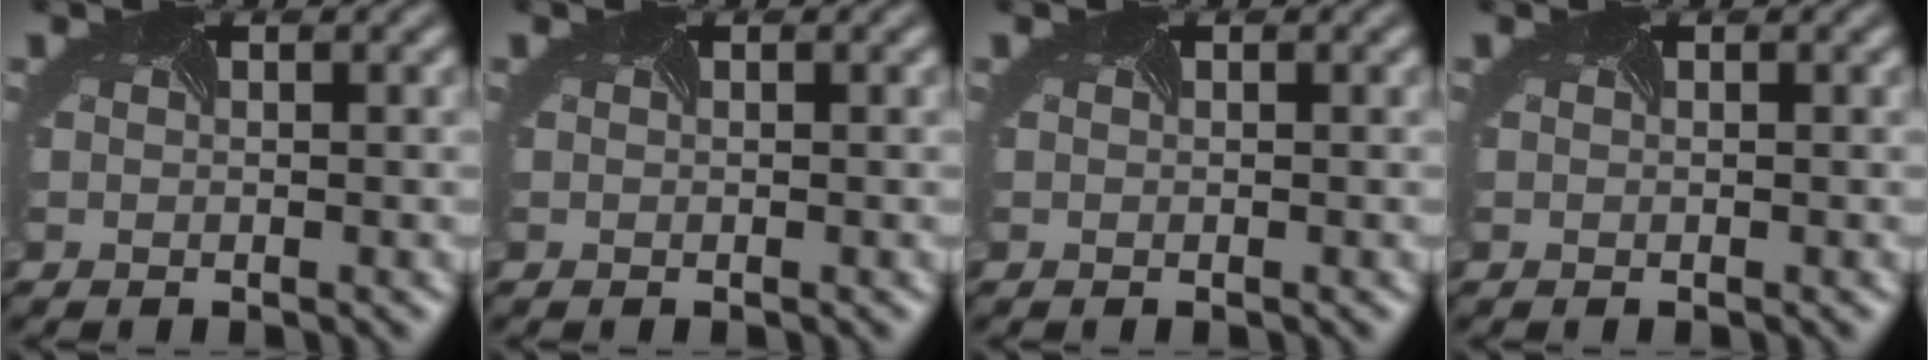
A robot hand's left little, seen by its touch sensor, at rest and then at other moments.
{"total": 0.0}
{"total": 0.0}
{"total": 0.0}